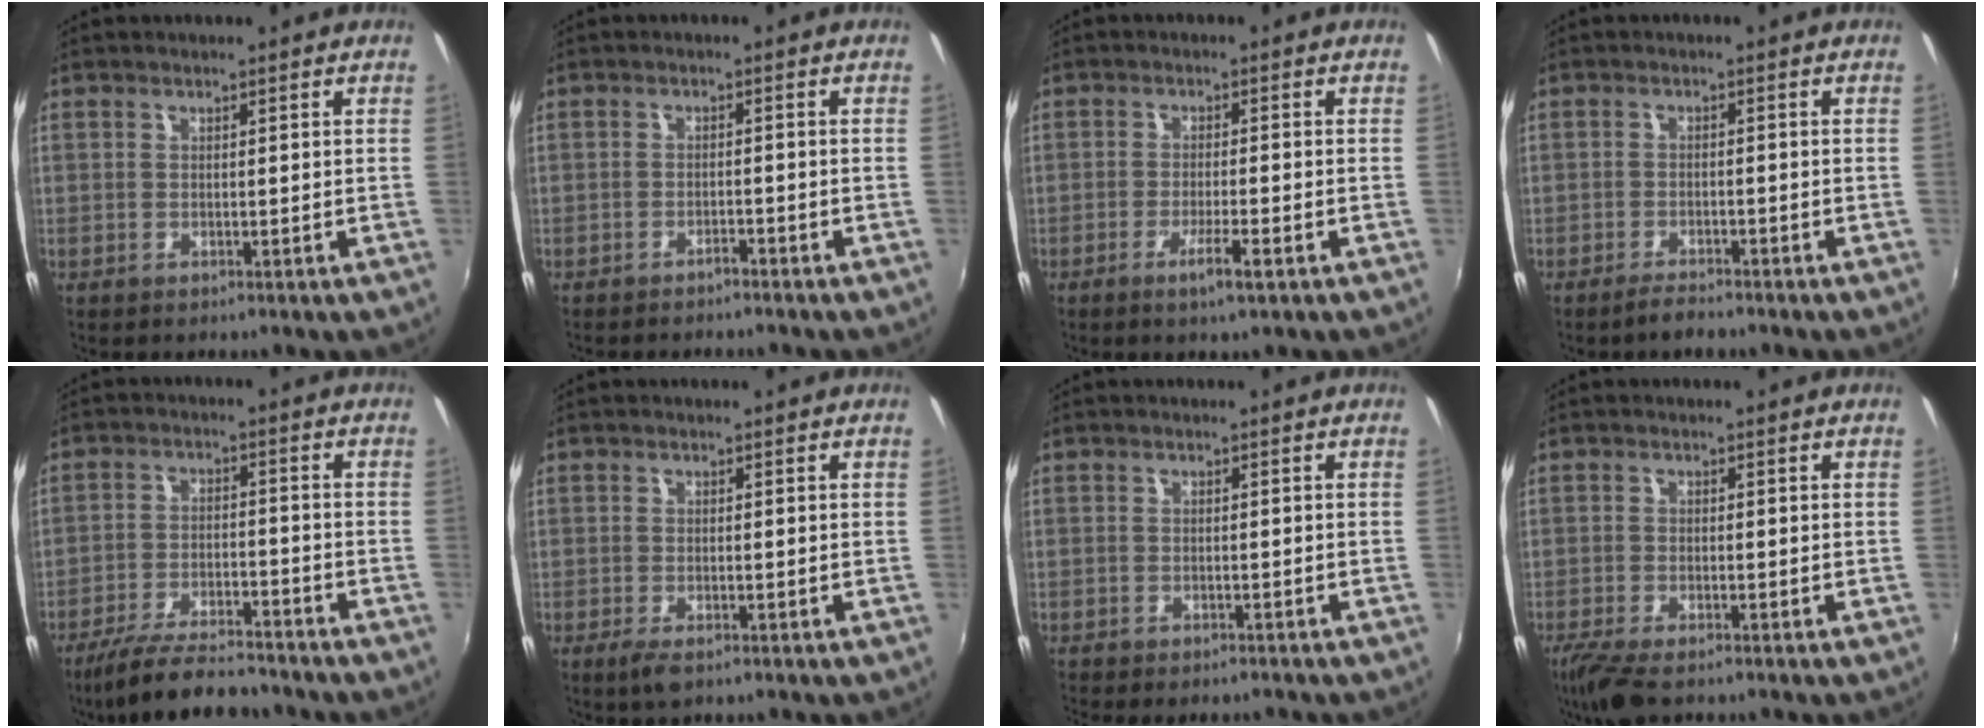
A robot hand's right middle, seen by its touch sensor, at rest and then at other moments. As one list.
[{"total": 2.2, "force": [-2.1, 0.4, 0.7], "torque": [-0.022, -0.002, -0.033]}, {"total": 4.2, "force": [-2.3, 0.1, 3.5], "torque": [-0.069, -0.007, -0.041]}, {"total": 2.8, "force": [-2.5, 0.5, 1.2], "torque": [-0.037, -0.003, -0.047]}, {"total": 13.1, "force": [-11.4, 2.4, 5.9], "torque": [-0.133, -0.019, -0.190]}, {"total": 2.6, "force": [-1.6, 0.9, 1.8], "torque": [-0.038, -0.010, -0.029]}, {"total": 4.0, "force": [-3.5, 1.1, 1.7], "torque": [-0.040, -0.015, -0.050]}, {"total": 6.1, "force": [-4.6, 1.4, 3.8], "torque": [-0.094, -0.028, -0.088]}]